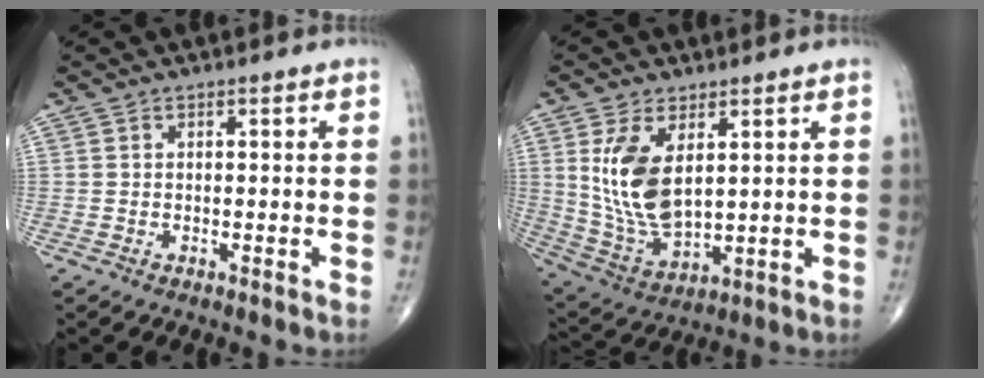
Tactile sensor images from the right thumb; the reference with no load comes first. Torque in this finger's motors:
{"motor_torque": [-0.53, 1.12, 1.26, 0.47, 0.15]}